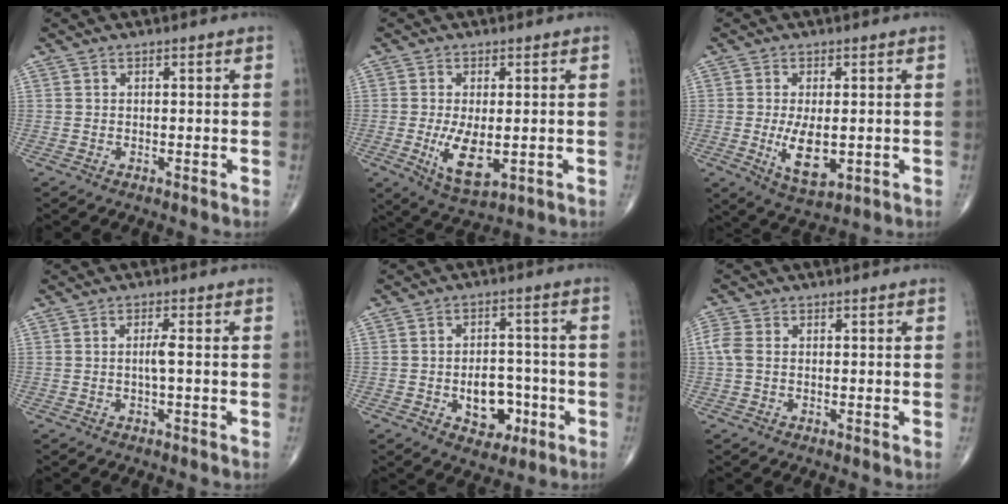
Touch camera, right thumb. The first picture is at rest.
{"total": 7.8, "force": [-1.2, 3.3, 6.9], "torque": [-0.123, -0.020, -0.010]}
{"total": 7.8, "force": [-1.0, 3.5, 6.8], "torque": [-0.115, -0.017, -0.007]}
{"total": 1.8, "force": [-0.2, 0.0, 1.8], "torque": [-0.038, 0.003, -0.003]}
{"total": 8.2, "force": [-2.6, 5.6, 5.4], "torque": [-0.042, 0.024, -0.029]}
{"total": 3.0, "force": [0.0, 2.1, 2.2], "torque": [-0.061, 0.005, -0.006]}